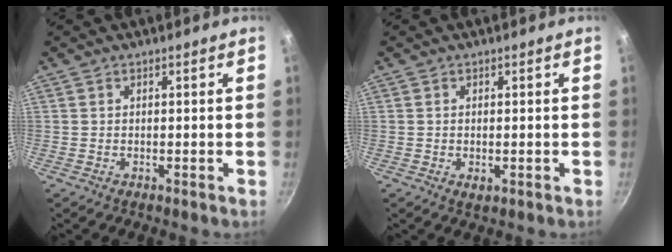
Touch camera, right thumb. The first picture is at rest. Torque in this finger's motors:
{"motor_torque": [-0.36, 0.07, 0.17, 0.30, -0.03]}